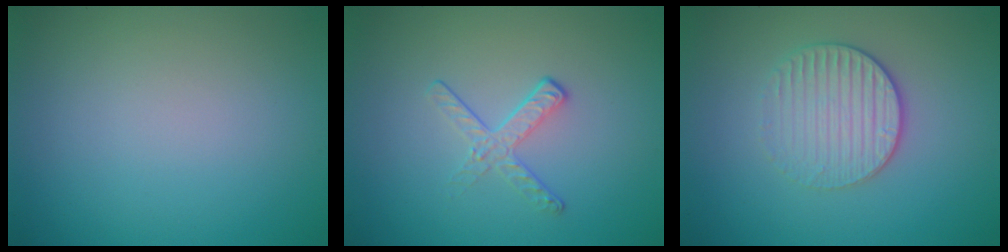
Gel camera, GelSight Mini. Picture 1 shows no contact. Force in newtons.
{"total": 1.9, "press": 1.1, "slide": 1.6}
{"total": 3.0, "press": 2.7, "slide": 1.3}